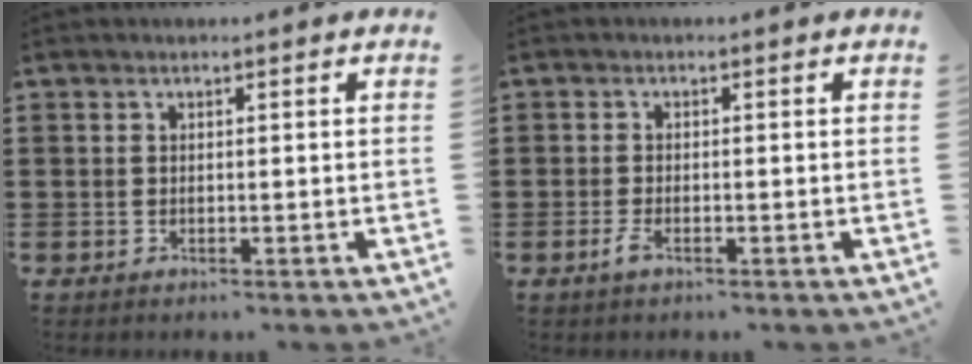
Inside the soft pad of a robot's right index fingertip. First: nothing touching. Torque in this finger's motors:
{"motor_torque": [0.24, 0.52, 0.04, 0.03]}